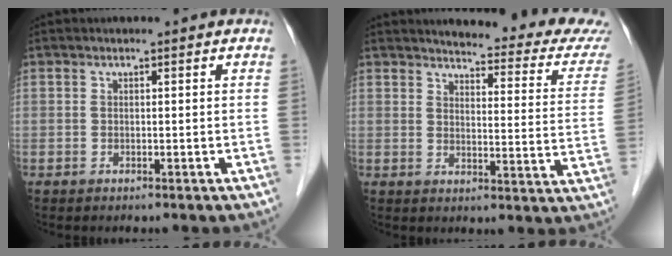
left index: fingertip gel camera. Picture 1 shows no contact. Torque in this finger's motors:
{"motor_torque": [0.52, -0.74, 0.25, 0.05]}